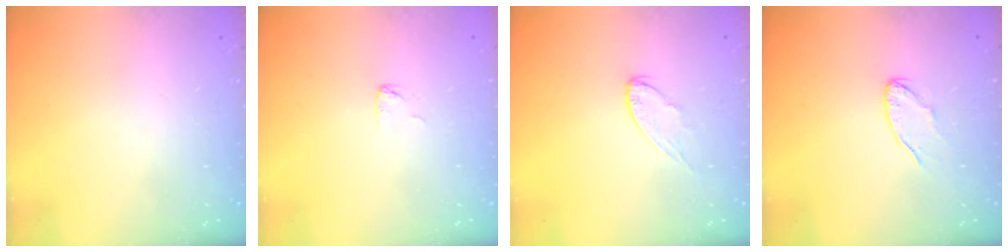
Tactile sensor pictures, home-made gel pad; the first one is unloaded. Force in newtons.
{"total": 2.8, "press": 2.7, "slide": 0.2}
{"total": 5.6, "press": 5.6, "slide": 0.5}
{"total": 6.2, "press": 6.1, "slide": 0.4}